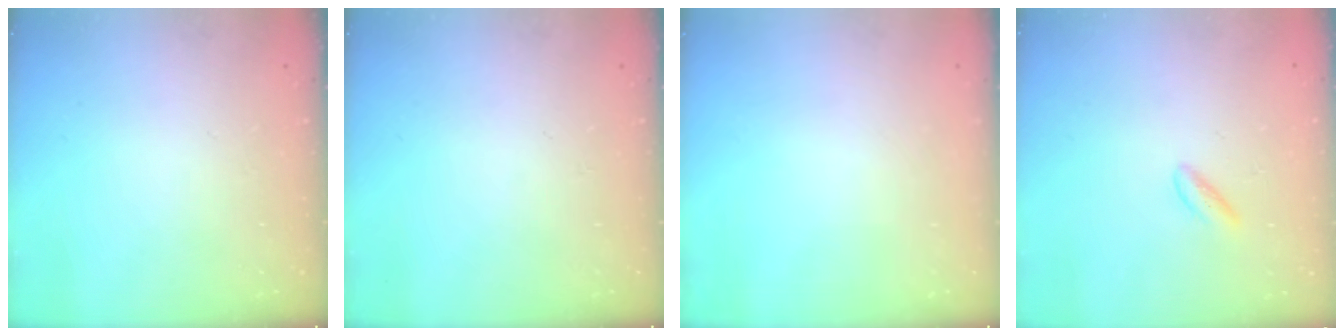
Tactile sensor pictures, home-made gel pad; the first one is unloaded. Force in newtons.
{"total": 0.0}
{"total": 0.0}
{"total": 2.2, "press": 2.0, "slide": 0.9}